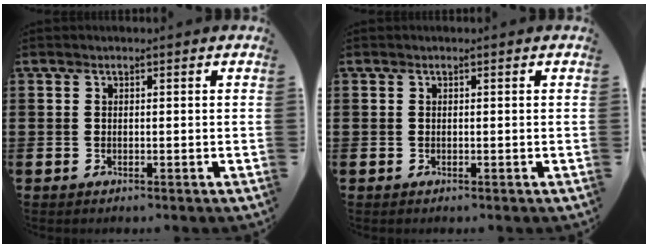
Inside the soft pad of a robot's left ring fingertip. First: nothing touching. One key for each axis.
{"total": 0.0}